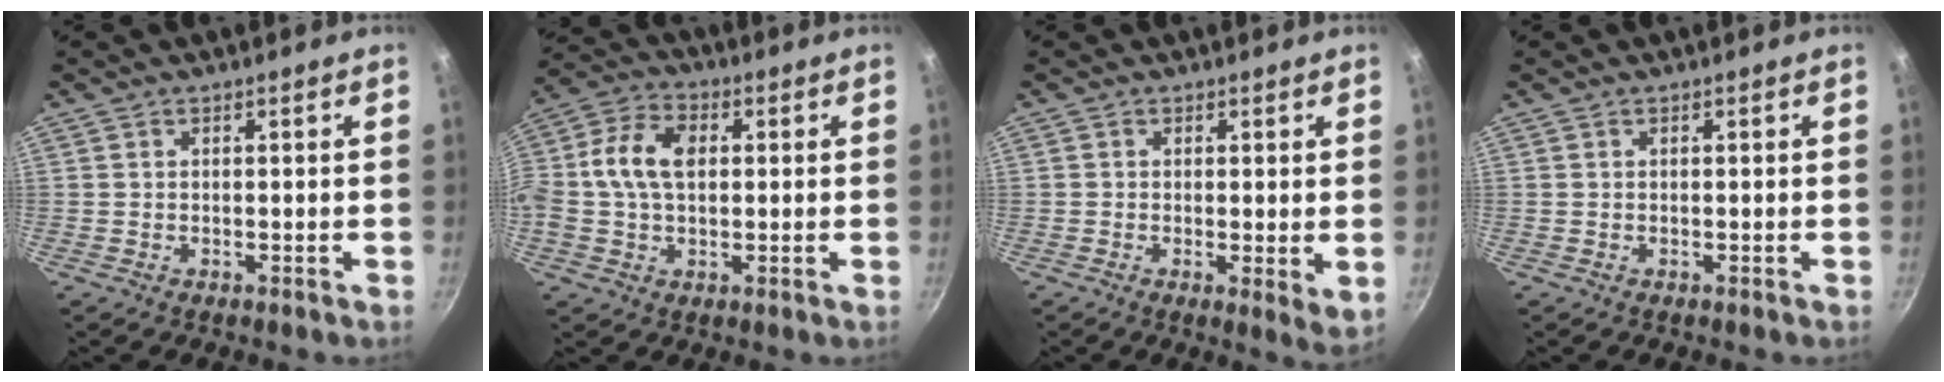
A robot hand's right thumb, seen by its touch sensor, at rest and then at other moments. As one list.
[{"total": 11.1, "force": [1.1, 7.3, 8.3], "torque": [-0.150, 0.022, 0.003]}, {"total": 3.9, "force": [0.3, 1.3, 3.7], "torque": [-0.053, -0.016, 0.002]}, {"total": 0.0}]